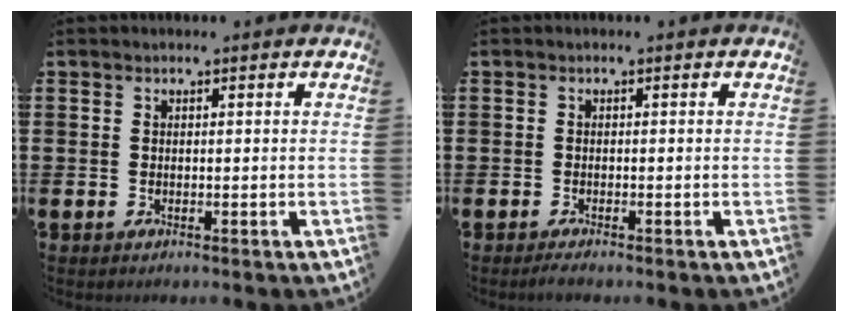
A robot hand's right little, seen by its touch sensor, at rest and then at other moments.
{"total": 0.8, "force": [-0.6, 0.1, 0.6], "torque": [-0.009, -0.002, -0.012]}